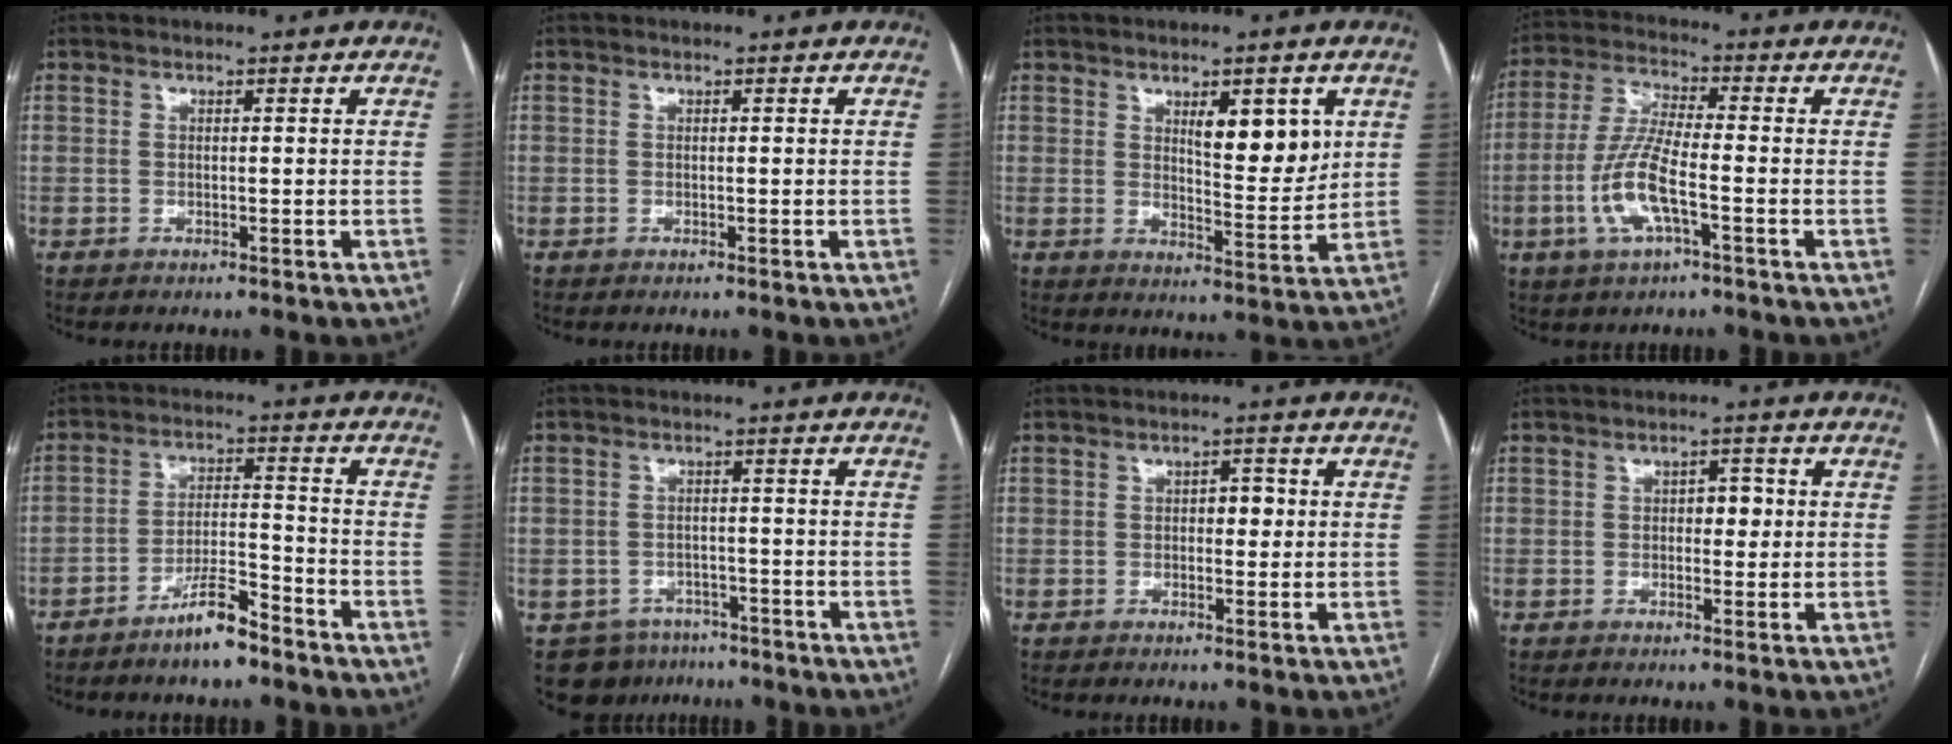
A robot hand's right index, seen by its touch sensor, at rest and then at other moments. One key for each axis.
{"total": 0.0}
{"total": 7.7, "fx": 3.1, "fy": 2.3, "fz": 6.7, "tx": -0.100, "ty": -0.009, "tz": 0.049}
{"total": 9.4, "fx": -3.1, "fy": 1.7, "fz": 8.7, "tx": -0.189, "ty": -0.003, "tz": -0.064}
{"total": 7.1, "fx": -5.6, "fy": 1.0, "fz": 4.3, "tx": -0.080, "ty": 0.000, "tz": -0.103}
{"total": 7.5, "fx": -4.8, "fy": 5.6, "fz": 0.8, "tx": -0.013, "ty": 0.008, "tz": -0.062}
{"total": 2.5, "fx": 0.2, "fy": 1.4, "fz": 2.0, "tx": -0.027, "ty": 0.010, "tz": 0.003}
{"total": 2.9, "fx": 0.3, "fy": 1.7, "fz": 2.3, "tx": -0.031, "ty": 0.010, "tz": 0.005}